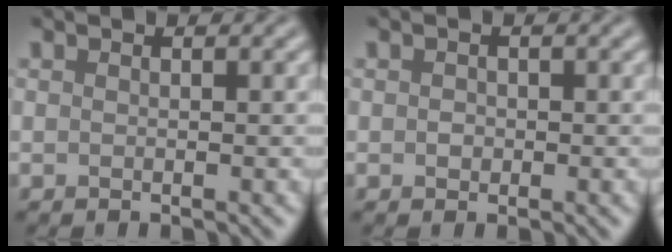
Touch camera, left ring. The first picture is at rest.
{"total": 0.7, "force": [0.0, 0.7, 0.3], "torque": [-0.004, -0.003, -0.002]}